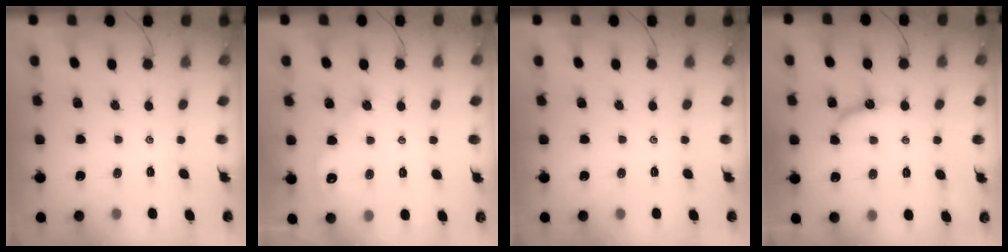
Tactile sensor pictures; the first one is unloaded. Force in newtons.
{"total": 2.5, "press": 2.5, "slide": 0.4}
{"total": 0.0}
{"total": 8.0, "press": 7.9, "slide": 0.8}